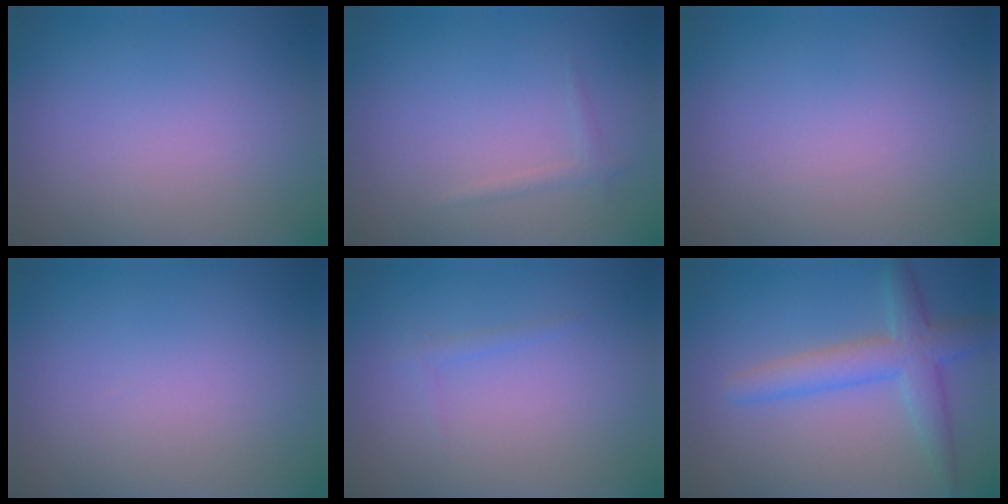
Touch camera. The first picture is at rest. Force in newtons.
{"total": 0.7, "press": 0.7, "slide": 0.1}
{"total": 0.0}
{"total": 0.0}
{"total": 0.7, "press": 0.7, "slide": 0.0}
{"total": 4.3, "press": 4.3, "slide": 0.1}